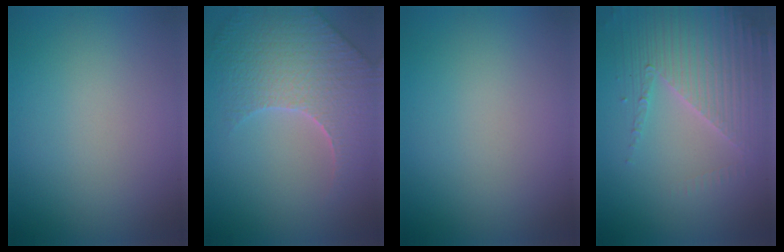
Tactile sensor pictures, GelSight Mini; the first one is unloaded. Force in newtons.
{"total": 7.0, "press": 5.5, "slide": 4.3}
{"total": 0.0}
{"total": 4.1, "press": 3.7, "slide": 1.8}